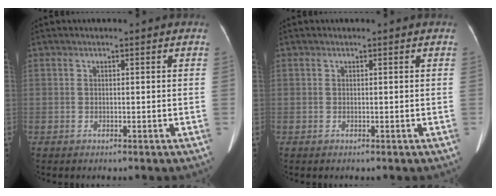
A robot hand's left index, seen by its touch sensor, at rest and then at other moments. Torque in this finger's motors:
{"motor_torque": [0.04, 0.04, 0.05, 0.01]}